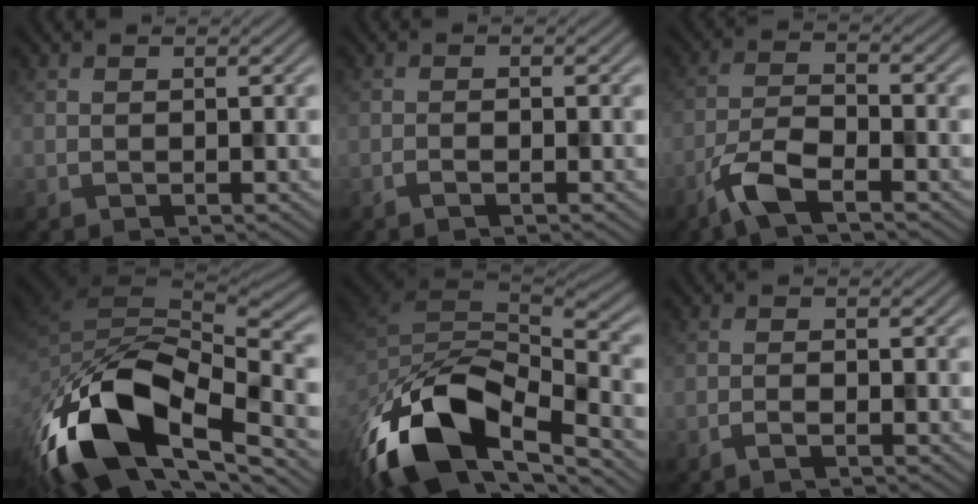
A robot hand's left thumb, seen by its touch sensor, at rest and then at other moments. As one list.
[{"total": 0.9, "force": [-0.6, 0.1, 0.7], "torque": [-0.013, 0.004, -0.014]}, {"total": 5.8, "force": [-3.9, 1.5, 4.0], "torque": [-0.090, -0.001, -0.091]}, {"total": 17.5, "force": [-8.4, 8.2, 13.0], "torque": [-0.285, -0.024, -0.152]}, {"total": 16.9, "force": [-9.4, 7.6, 11.8], "torque": [-0.283, -0.032, -0.158]}, {"total": 1.2, "force": [-0.8, 0.1, 0.9], "torque": [-0.017, 0.006, -0.019]}]